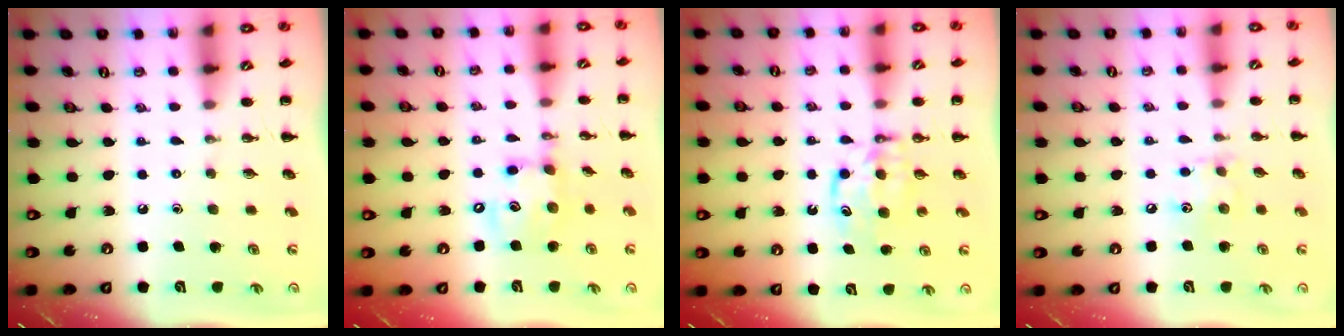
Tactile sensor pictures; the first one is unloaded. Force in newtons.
{"total": 12.4, "press": 12.2, "slide": 2.1}
{"total": 7.0, "press": 6.9, "slide": 1.0}
{"total": 7.2, "press": 7.1, "slide": 1.0}